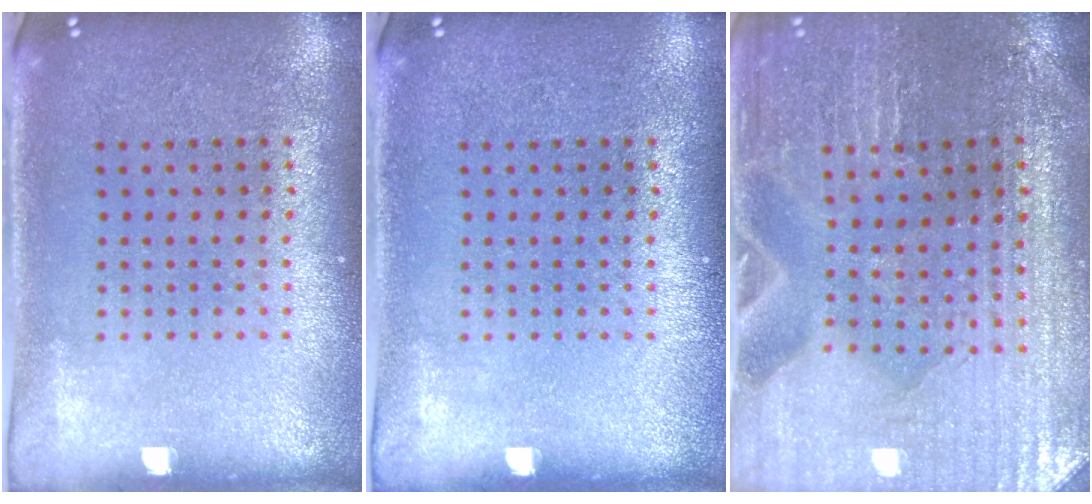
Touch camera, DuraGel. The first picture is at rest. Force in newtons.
{"total": 0.0}
{"total": 1.7, "press": 1.7, "slide": 0.2}